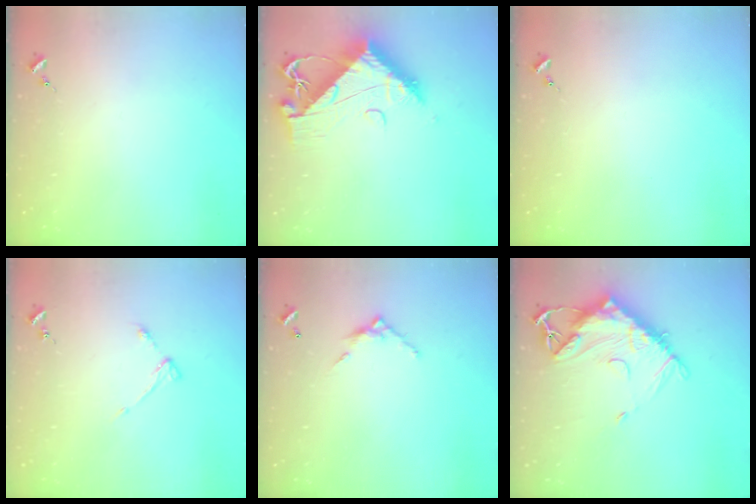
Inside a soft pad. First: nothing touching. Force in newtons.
{"total": 13.0, "press": 12.9, "slide": 1.3}
{"total": 0.0}
{"total": 3.9, "press": 3.9, "slide": 0.6}
{"total": 6.7, "press": 6.7, "slide": 0.4}
{"total": 14.5, "press": 14.4, "slide": 1.4}